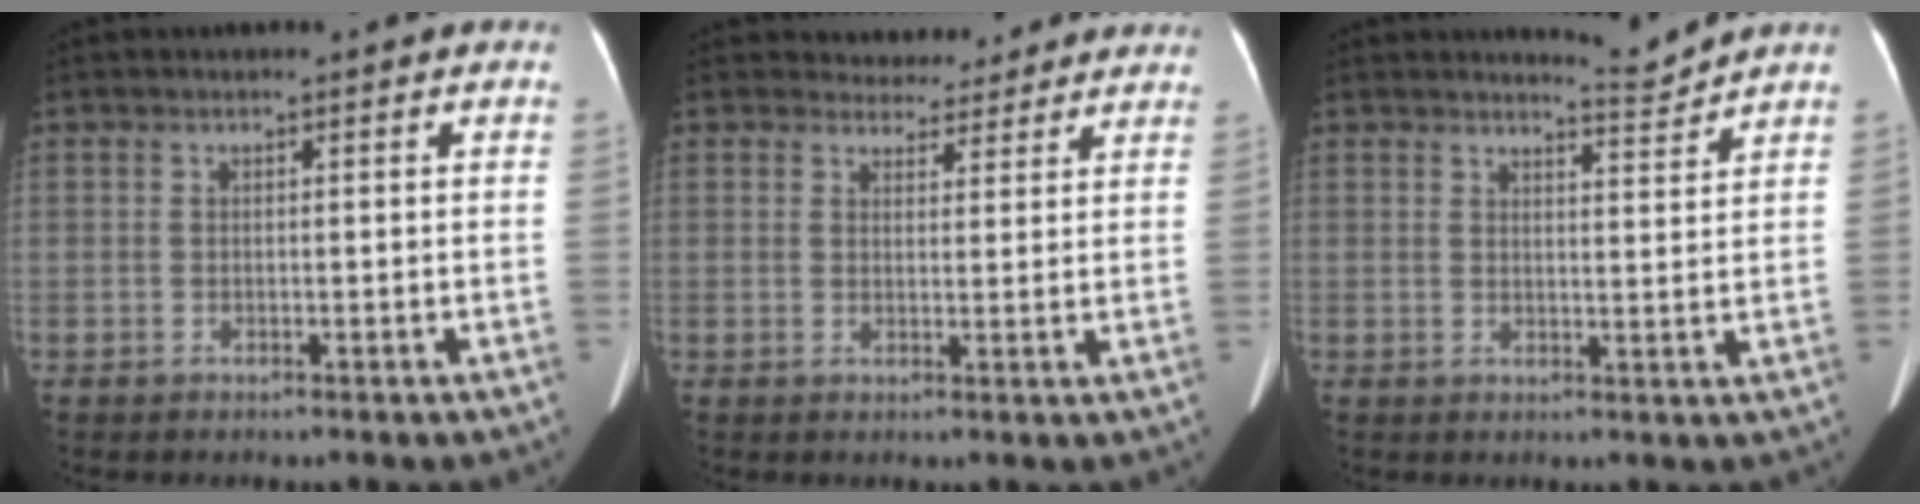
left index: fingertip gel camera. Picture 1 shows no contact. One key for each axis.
{"total": 6.4, "fx": 5.9, "fy": 2.4, "fz": 0.2, "tx": 0.008, "ty": 0.009, "tz": 0.063}
{"total": 3.2, "fx": 3.0, "fy": -0.9, "fz": -0.4, "tx": -0.005, "ty": -0.027, "tz": 0.049}